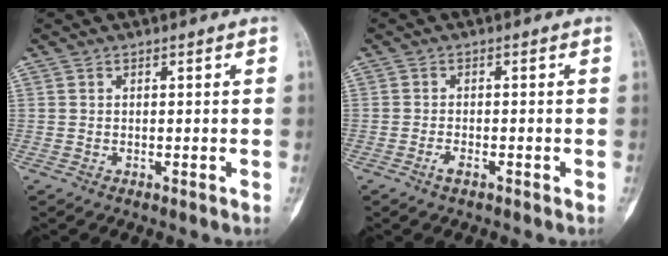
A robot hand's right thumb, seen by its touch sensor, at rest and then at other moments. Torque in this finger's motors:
{"motor_torque": [-0.26, -0.08, 0.05, 0.23, -0.01]}